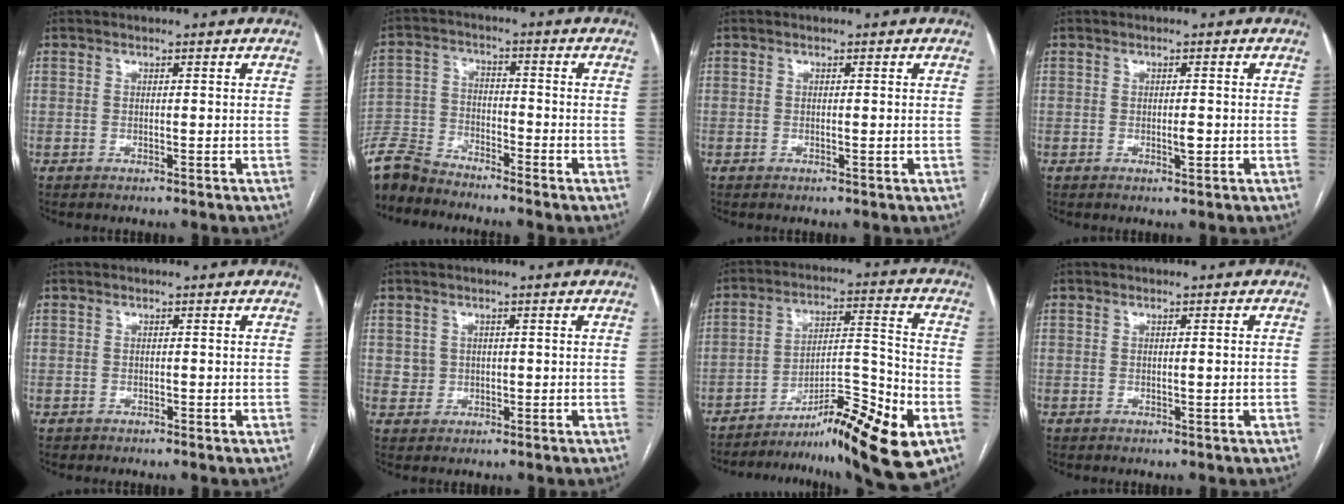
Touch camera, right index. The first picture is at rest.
{"total": 8.2, "force": [-8.0, 1.3, 1.0], "torque": [-0.025, -0.003, -0.162]}
{"total": 0.7, "force": [-0.1, -0.1, 0.7], "torque": [-0.011, -0.002, -0.001]}
{"total": 1.4, "force": [-0.3, 0.3, 1.3], "torque": [-0.024, -0.002, -0.004]}
{"total": 0.5, "force": [-0.3, 0.4, -0.1], "torque": [-0.001, 0.004, -0.008]}
{"total": 2.0, "force": [0.4, 1.9, 0.2], "torque": [0.001, 0.003, 0.008]}
{"total": 16.9, "force": [-10.2, 1.4, 13.4], "torque": [-0.185, 0.013, -0.152]}
{"total": 0.9, "force": [-0.1, -0.1, 0.9], "torque": [-0.016, -0.001, 0.002]}